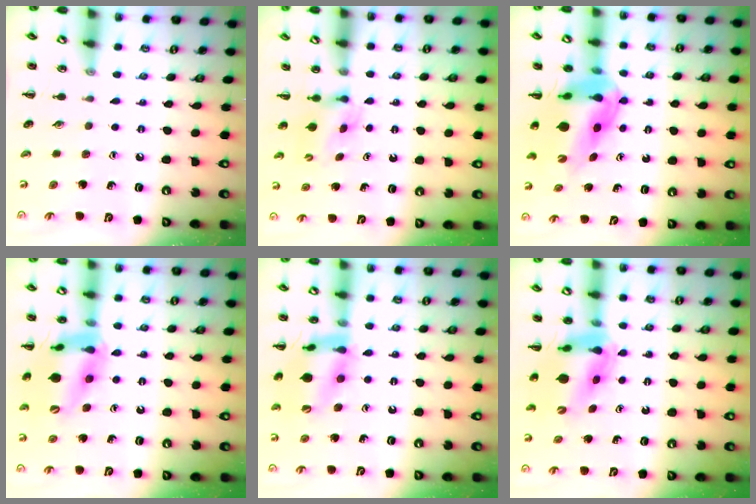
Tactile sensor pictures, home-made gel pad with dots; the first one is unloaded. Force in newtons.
{"total": 4.4, "press": 4.3, "slide": 0.9}
{"total": 9.9, "press": 9.5, "slide": 2.9}
{"total": 17.8, "press": 17.4, "slide": 3.5}
{"total": 16.3, "press": 16.1, "slide": 2.8}
{"total": 10.5, "press": 9.9, "slide": 3.4}